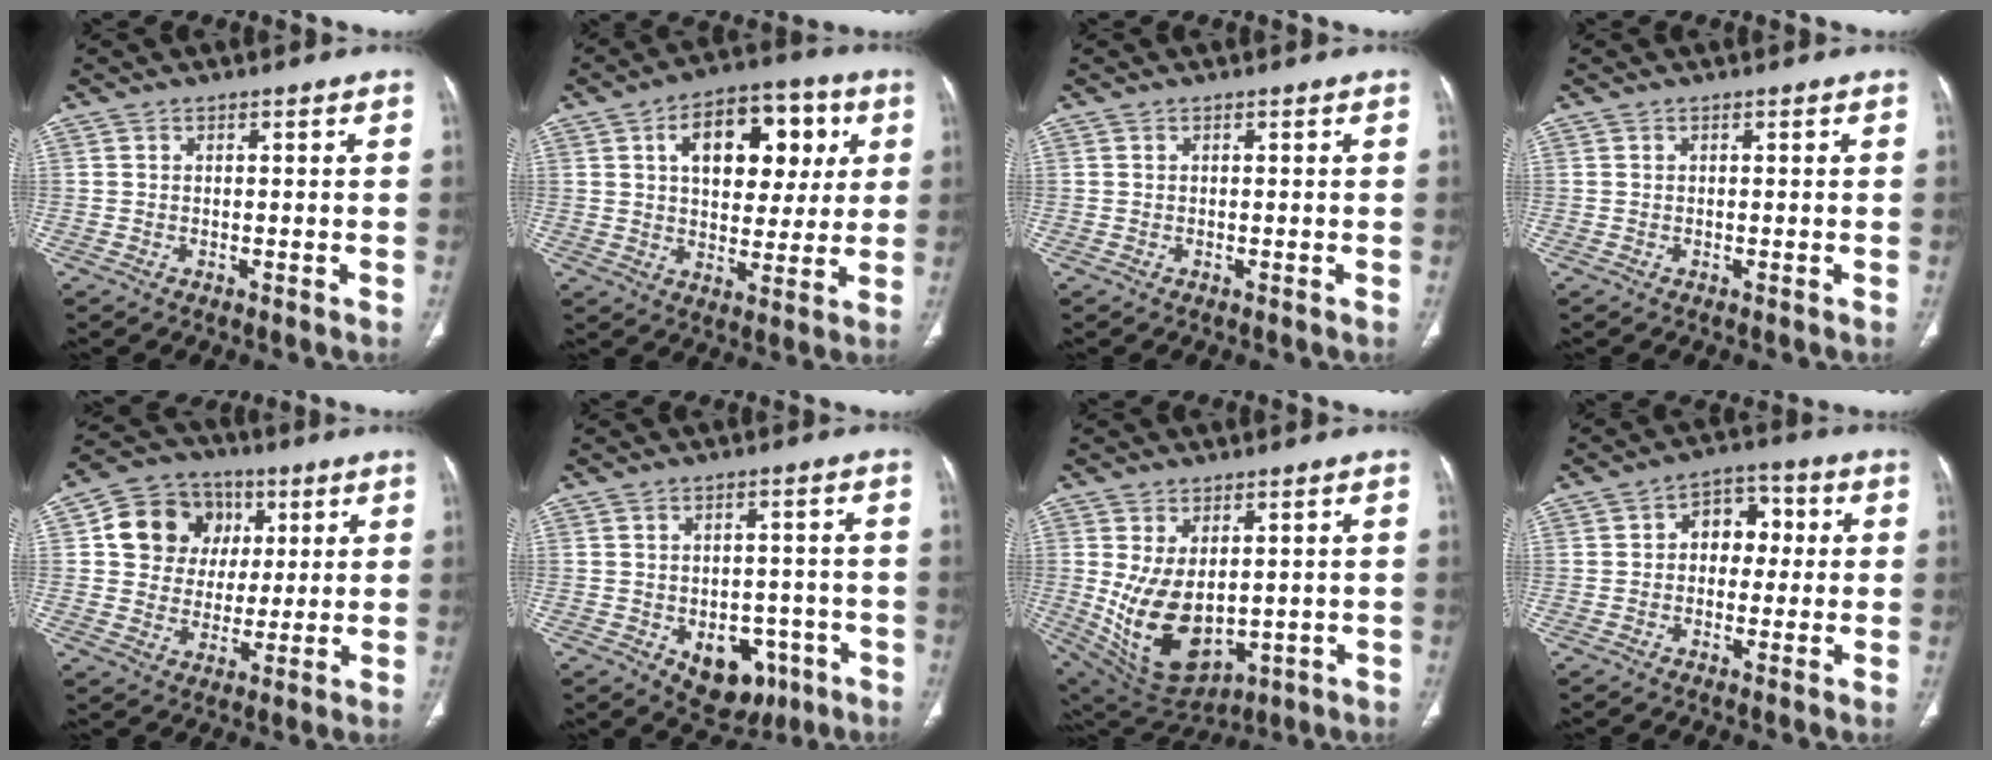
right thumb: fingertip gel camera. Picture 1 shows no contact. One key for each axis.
{"total": 16.9, "fx": 5.2, "fy": 10.2, "fz": 12.5, "tx": -0.132, "ty": 0.008, "tz": 0.077}
{"total": 0.0}
{"total": 0.0}
{"total": 13.7, "fx": 3.8, "fy": 12.0, "fz": 5.4, "tx": -0.056, "ty": 0.007, "tz": 0.064}
{"total": 10.2, "fx": -4.1, "fy": 7.0, "fz": 6.3, "tx": -0.048, "ty": 0.023, "tz": -0.040}
{"total": 14.1, "fx": -0.1, "fy": 8.5, "fz": 11.3, "tx": -0.190, "ty": -0.015, "tz": 0.034}
{"total": 7.8, "fx": 0.8, "fy": 5.7, "fz": 5.3, "tx": -0.034, "ty": 0.025, "tz": 0.003}